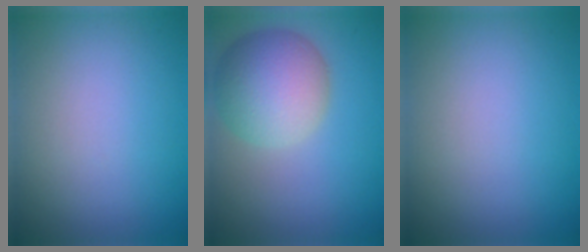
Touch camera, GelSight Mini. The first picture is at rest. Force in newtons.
{"total": 7.1, "press": 7.1, "slide": 0.4}
{"total": 0.0}